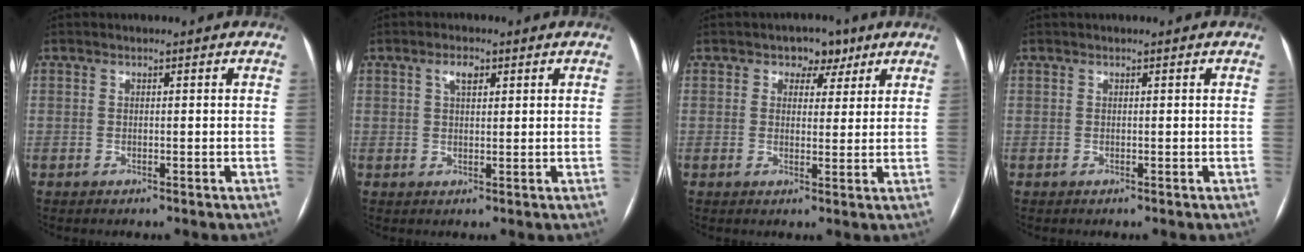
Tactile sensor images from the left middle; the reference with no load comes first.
{"total": 2.7, "force": [1.3, 1.2, 2.0], "torque": [-0.038, 0.006, 0.023]}
{"total": 4.2, "force": [2.4, 3.0, 1.7], "torque": [-0.012, 0.009, 0.031]}
{"total": 0.0}